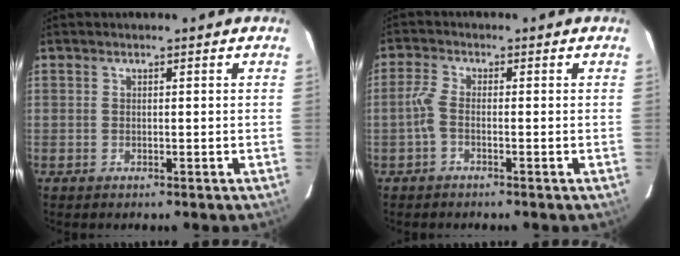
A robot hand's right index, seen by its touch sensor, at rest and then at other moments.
{"total": 2.4, "force": [-1.0, 0.7, 2.0], "torque": [-0.053, 0.006, -0.024]}